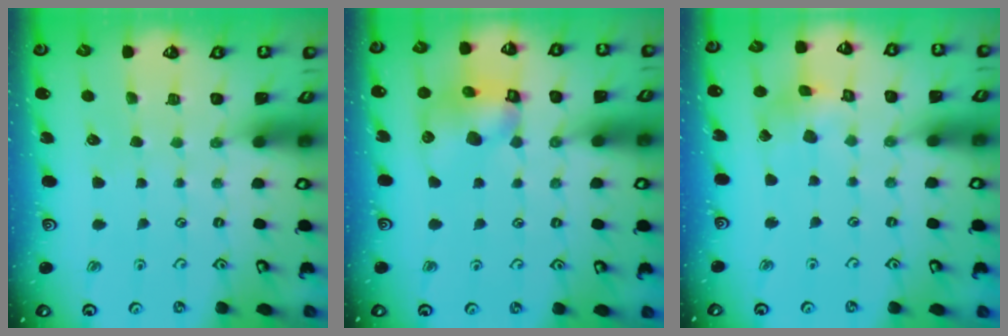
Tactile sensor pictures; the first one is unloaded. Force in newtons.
{"total": 10.0, "press": 9.9, "slide": 1.4}
{"total": 5.7, "press": 5.7, "slide": 0.6}